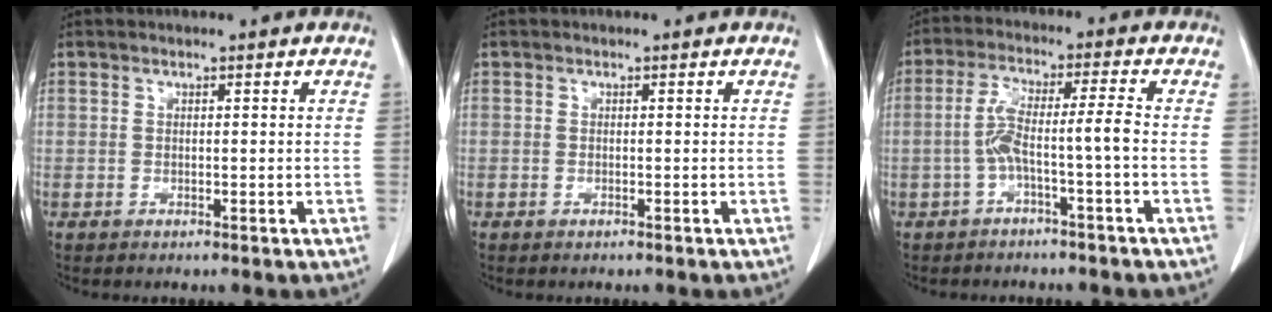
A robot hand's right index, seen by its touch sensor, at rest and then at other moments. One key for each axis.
{"total": 0.0}
{"total": 5.9, "fx": -1.8, "fy": -0.3, "fz": 5.6, "tx": -0.114, "ty": 0.022, "tz": -0.029}